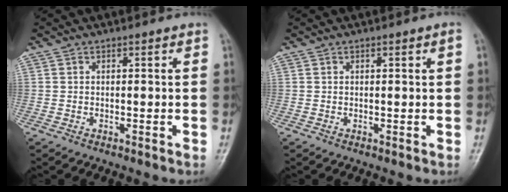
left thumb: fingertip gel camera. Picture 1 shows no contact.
{"total": 0.9, "force": [0.3, 0.1, 0.8], "torque": [-0.015, 0.001, 0.006]}